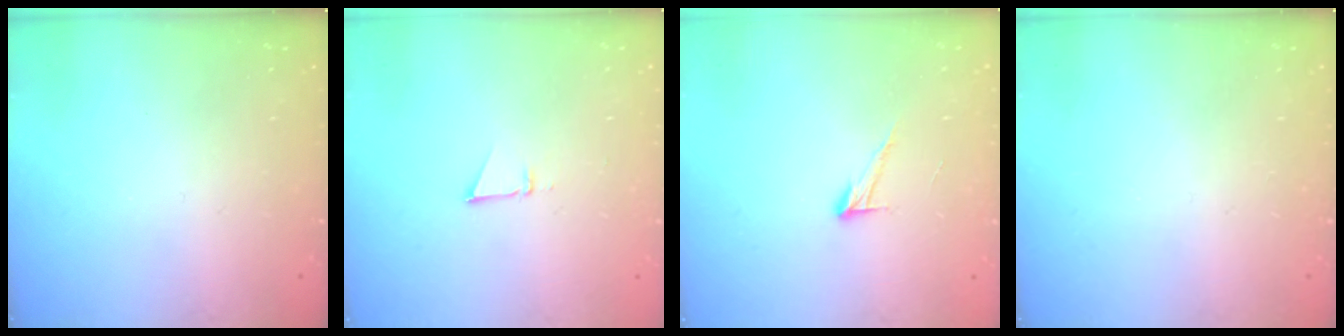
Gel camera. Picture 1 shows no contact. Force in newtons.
{"total": 3.0, "press": 2.9, "slide": 0.8}
{"total": 7.1, "press": 7.0, "slide": 0.4}
{"total": 0.0}